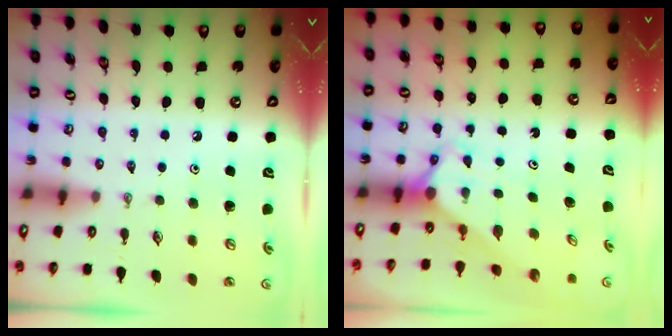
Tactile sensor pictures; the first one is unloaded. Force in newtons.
{"total": 2.7, "press": 2.7, "slide": 0.0}